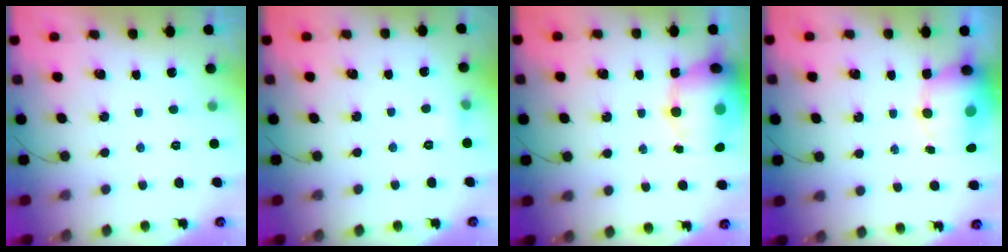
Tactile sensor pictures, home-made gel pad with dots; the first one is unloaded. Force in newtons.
{"total": 3.5, "press": 3.2, "slide": 1.4}
{"total": 21.1, "press": 20.6, "slide": 4.6}
{"total": 13.1, "press": 12.7, "slide": 3.4}